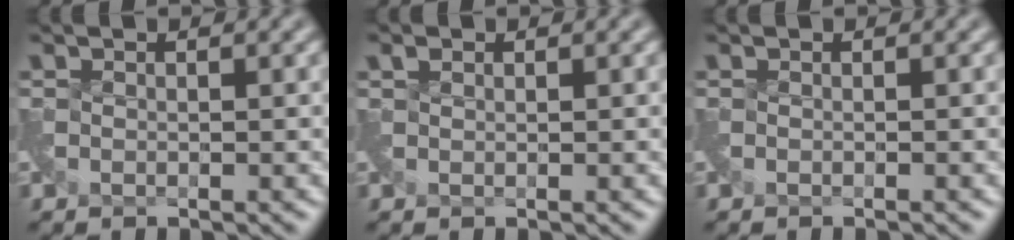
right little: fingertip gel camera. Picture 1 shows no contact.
{"total": 0.6, "force": [0.2, -0.1, -0.5], "torque": [0.008, 0.000, 0.009]}
{"total": 0.7, "force": [-0.6, -0.2, 0.1], "torque": [0.000, -0.013, -0.015]}